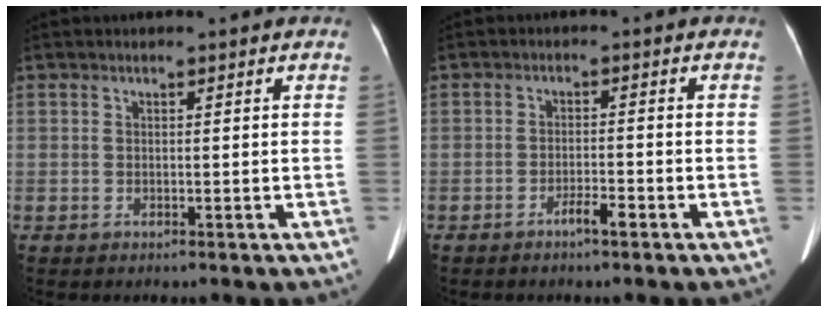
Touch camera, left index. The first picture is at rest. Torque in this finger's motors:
{"motor_torque": [0.24, 0.20, 0.03, 0.00]}